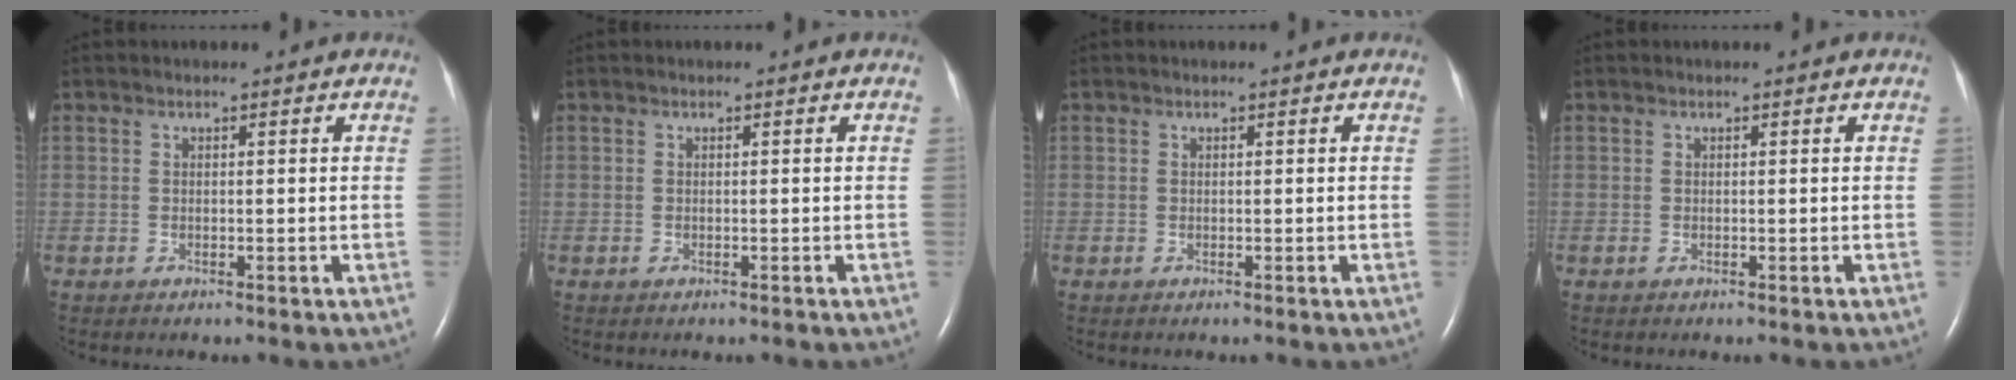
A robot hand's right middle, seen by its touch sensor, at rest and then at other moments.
{"total": 0.0}
{"total": 0.0}
{"total": 0.0}